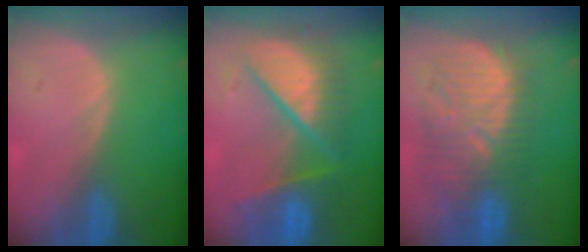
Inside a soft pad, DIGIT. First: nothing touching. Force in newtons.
{"total": 10.4, "press": 10.3, "slide": 1.3}
{"total": 11.1, "press": 10.7, "slide": 2.9}